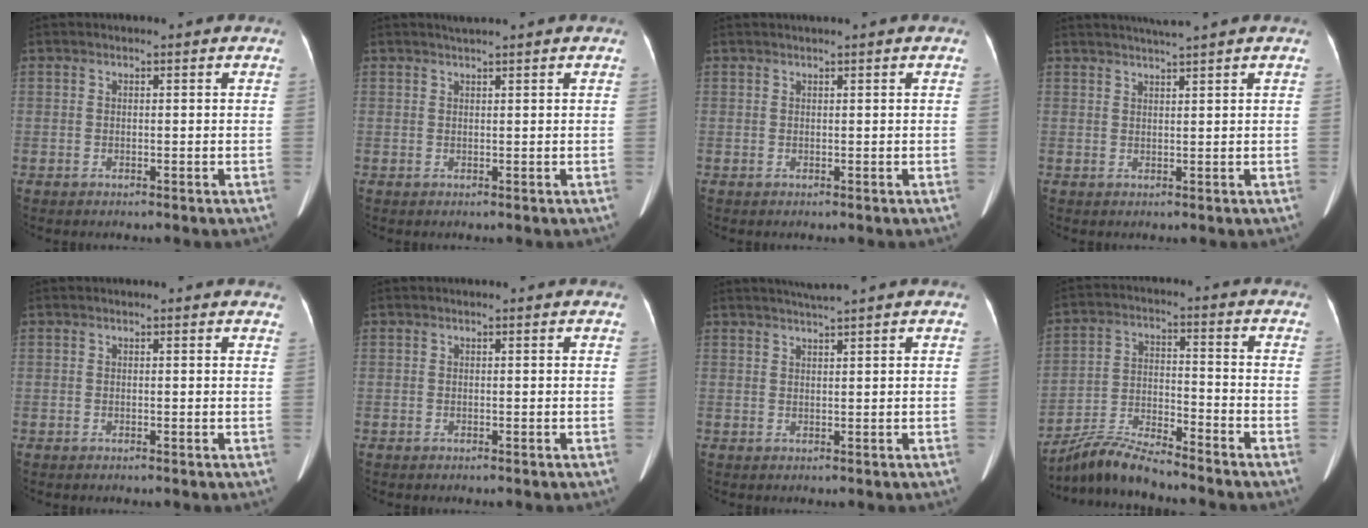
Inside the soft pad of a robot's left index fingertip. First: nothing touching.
{"total": 1.2, "force": [1.1, -0.3, 0.5], "torque": [-0.010, 0.006, 0.025]}
{"total": 0.8, "force": [0.7, -0.2, 0.4], "torque": [-0.009, 0.009, 0.019]}
{"total": 3.5, "force": [3.1, -1.1, 1.3], "torque": [-0.017, 0.010, 0.053]}
{"total": 2.4, "force": [2.3, 0.5, 0.7], "torque": [-0.007, 0.002, 0.007]}
{"total": 0.0}
{"total": 2.8, "force": [2.4, -1.0, 1.0], "torque": [-0.015, 0.008, 0.047]}
{"total": 9.1, "force": [-8.7, -0.2, 2.6], "torque": [-0.056, -0.010, -0.160]}